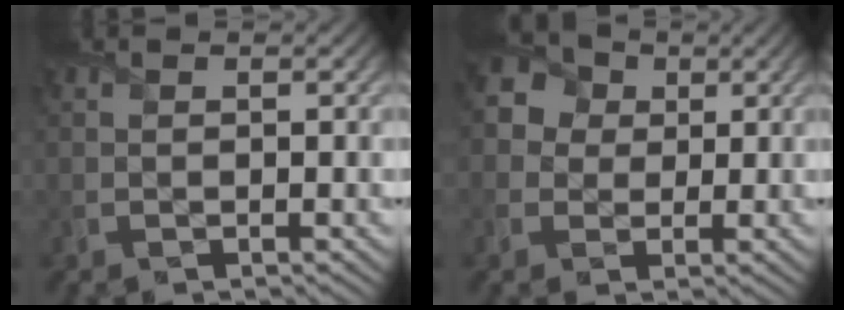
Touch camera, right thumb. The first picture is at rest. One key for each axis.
{"total": 6.5, "fx": 1.9, "fy": 5.6, "fz": 2.6, "tx": -0.078, "ty": 0.025, "tz": 0.011}